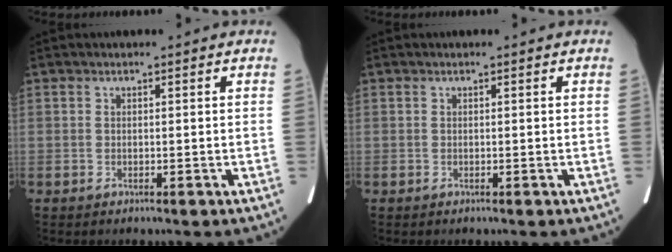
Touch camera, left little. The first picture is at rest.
{"total": 0.0}